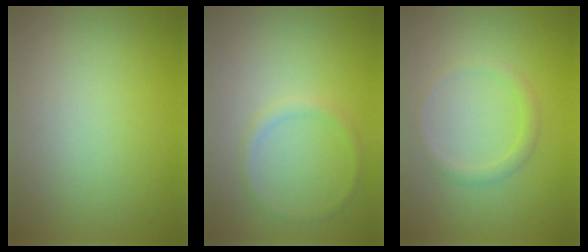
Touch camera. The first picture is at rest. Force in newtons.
{"total": 1.0, "press": 1.0, "slide": 0.1}
{"total": 1.3, "press": 1.3, "slide": 0.1}